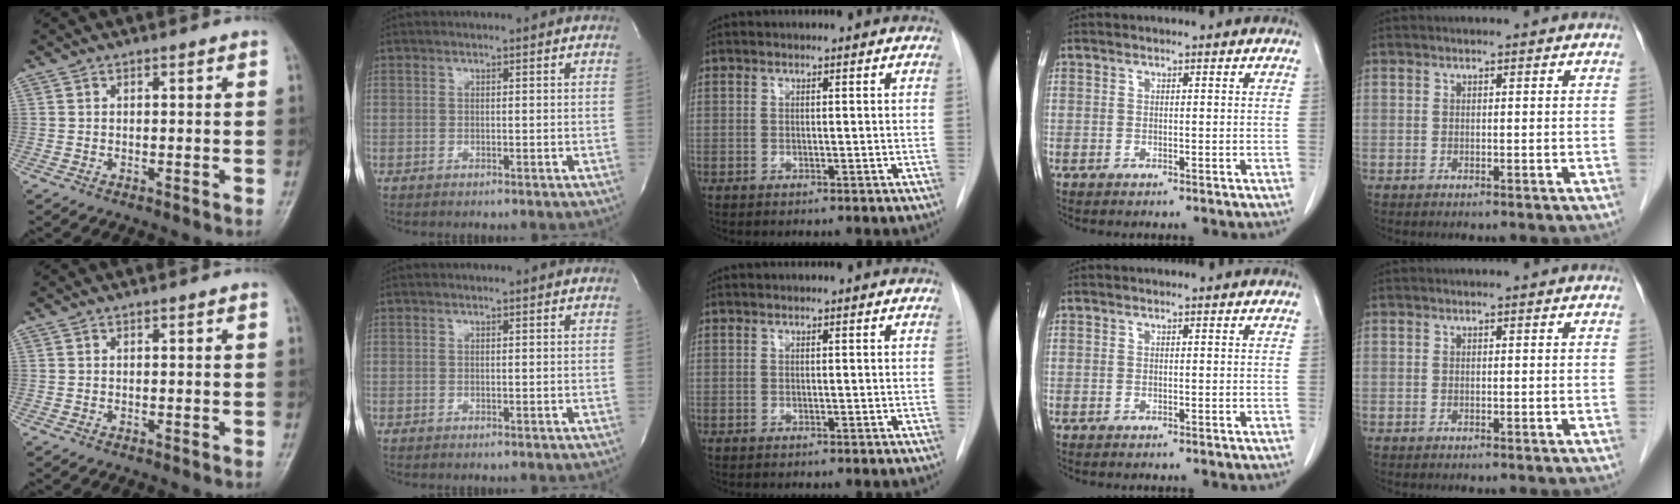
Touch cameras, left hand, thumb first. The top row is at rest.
{}